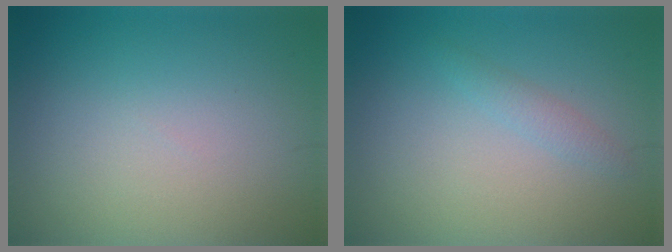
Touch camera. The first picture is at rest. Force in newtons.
{"total": 1.1, "press": 1.1, "slide": 0.1}